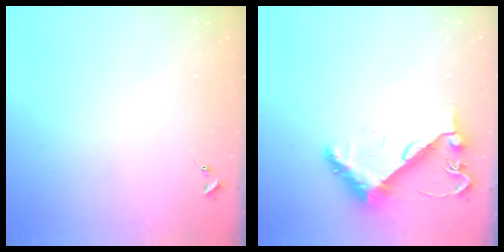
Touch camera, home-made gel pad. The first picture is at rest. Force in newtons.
{"total": 8.9, "press": 8.9, "slide": 0.3}